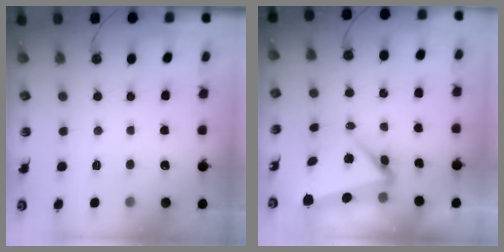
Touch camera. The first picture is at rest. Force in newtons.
{"total": 10.6, "press": 5.6, "slide": 9.0}